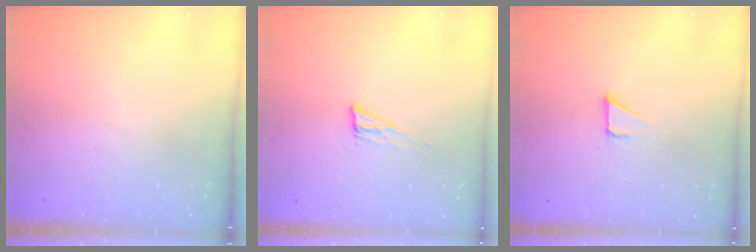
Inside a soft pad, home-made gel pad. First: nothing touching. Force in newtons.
{"total": 6.4, "press": 6.4, "slide": 1.0}
{"total": 2.1, "press": 2.1, "slide": 0.0}